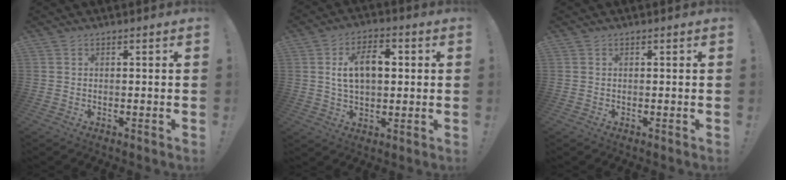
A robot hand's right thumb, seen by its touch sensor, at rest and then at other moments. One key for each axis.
{"total": 10.9, "fx": 2.0, "fy": 6.5, "fz": 8.5, "tx": -0.136, "ty": 0.012, "tz": 0.036}
{"total": 0.0}